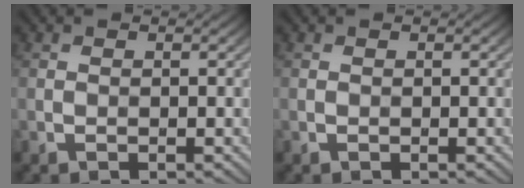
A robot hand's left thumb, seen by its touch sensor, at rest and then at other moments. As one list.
[{"total": 0.0}]